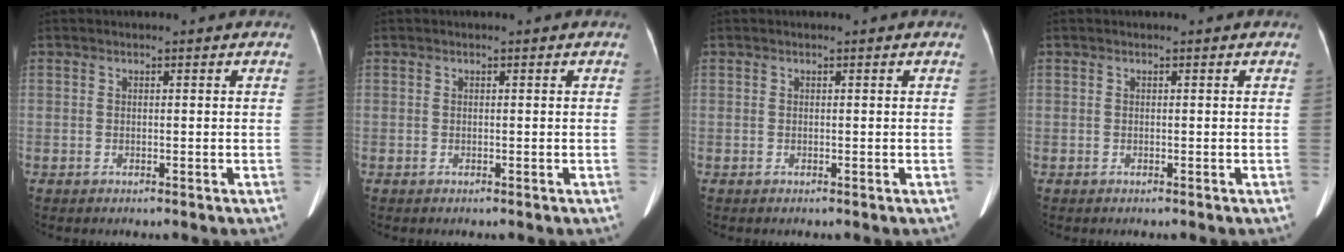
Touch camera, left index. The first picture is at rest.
{"total": 0.0}
{"total": 0.0}
{"total": 0.0}